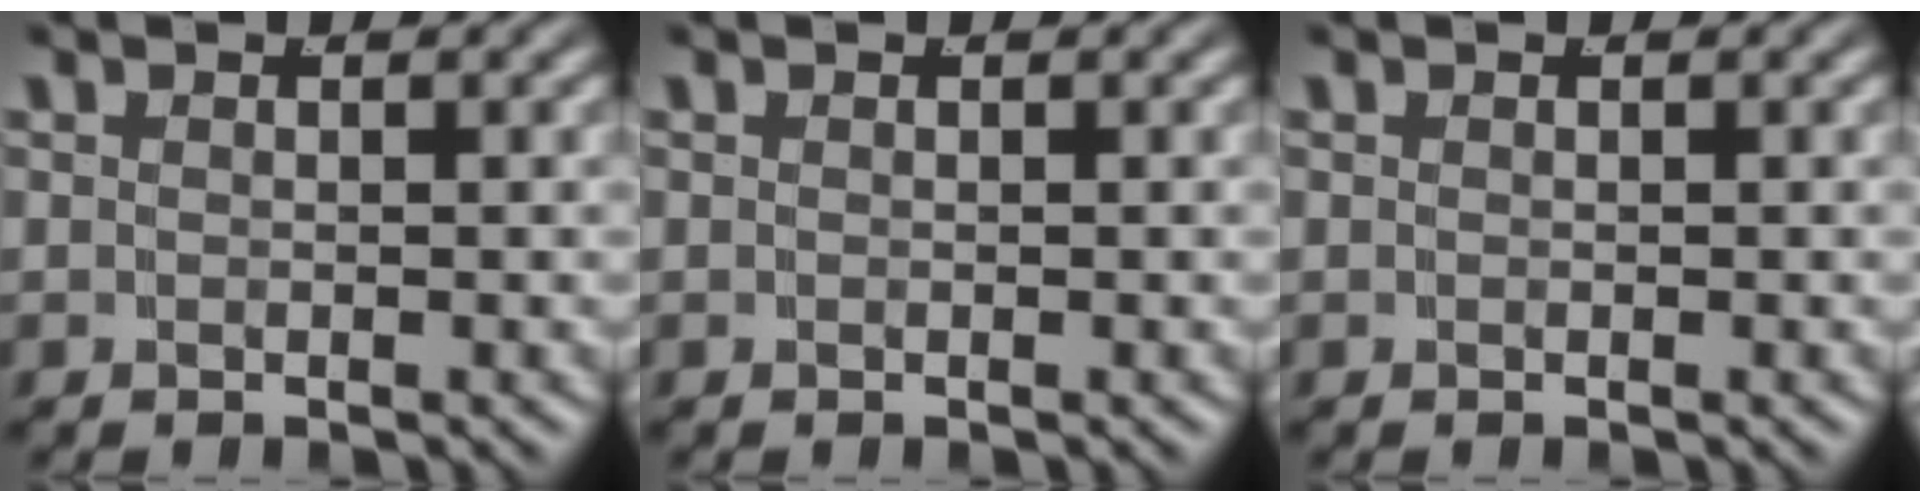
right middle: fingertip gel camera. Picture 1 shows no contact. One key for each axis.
{"total": 0.0}
{"total": 0.0}